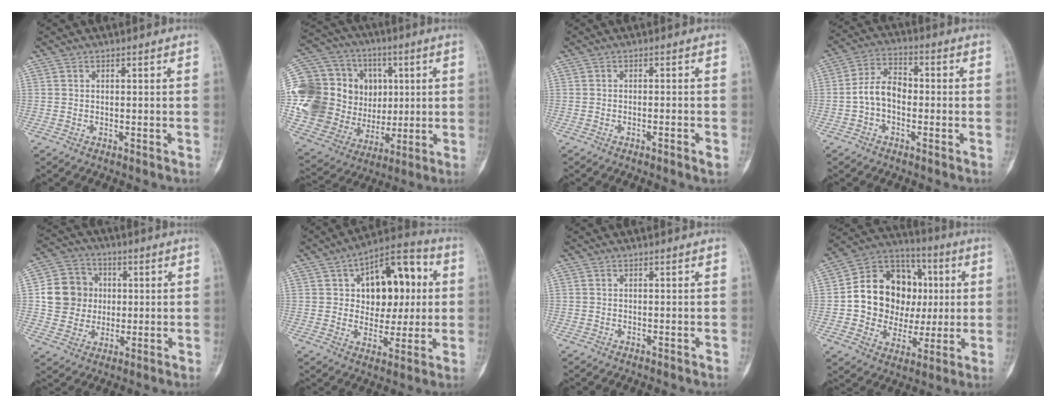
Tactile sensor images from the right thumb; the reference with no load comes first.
{"total": 27.7, "force": [2.3, 21.2, 17.7], "torque": [-0.339, 0.030, 0.062]}
{"total": 1.6, "force": [-0.8, 0.3, 1.4], "torque": [-0.023, 0.002, -0.013]}
{"total": 7.6, "force": [-1.3, 5.4, 5.3], "torque": [-0.082, 0.030, -0.037]}
{"total": 11.5, "force": [1.2, 10.7, 4.1], "torque": [-0.037, 0.011, 0.022]}
{"total": 17.5, "force": [3.9, 10.9, 13.1], "torque": [-0.128, 0.018, 0.055]}
{"total": 0.0}
{"total": 20.7, "force": [1.6, 16.5, 12.5], "torque": [-0.139, 0.034, 0.037]}